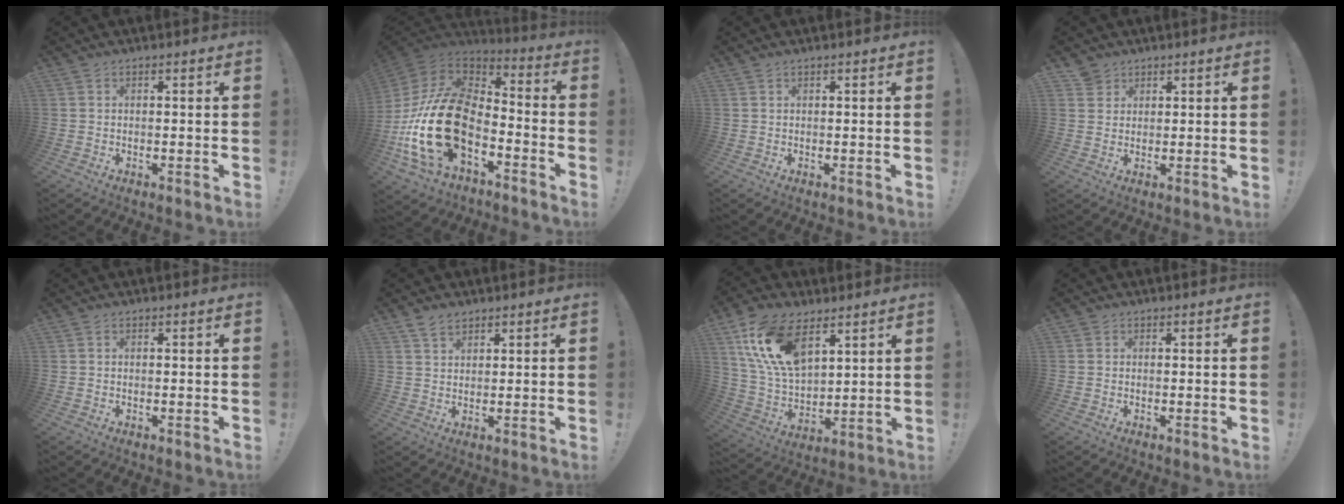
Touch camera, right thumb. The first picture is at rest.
{"total": 25.3, "force": [-6.6, 15.2, 19.2], "torque": [-0.404, 0.039, -0.099]}
{"total": 0.0}
{"total": 3.5, "force": [2.4, 2.5, 0.3], "torque": [0.005, -0.015, 0.043]}
{"total": 0.0}
{"total": 3.9, "force": [2.9, 2.1, 1.5], "torque": [-0.023, -0.015, 0.052]}
{"total": 17.7, "force": [9.5, 9.6, 11.4], "torque": [-0.238, -0.043, 0.176]}
{"total": 0.5, "force": [0.1, 0.5, -0.1], "torque": [0.008, -0.002, 0.001]}